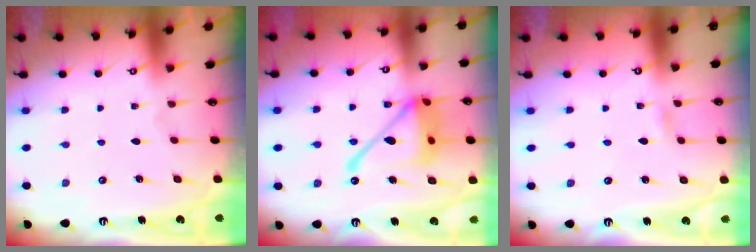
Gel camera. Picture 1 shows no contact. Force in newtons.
{"total": 19.1, "press": 19.0, "slide": 1.9}
{"total": 1.7, "press": 1.7, "slide": 0.2}